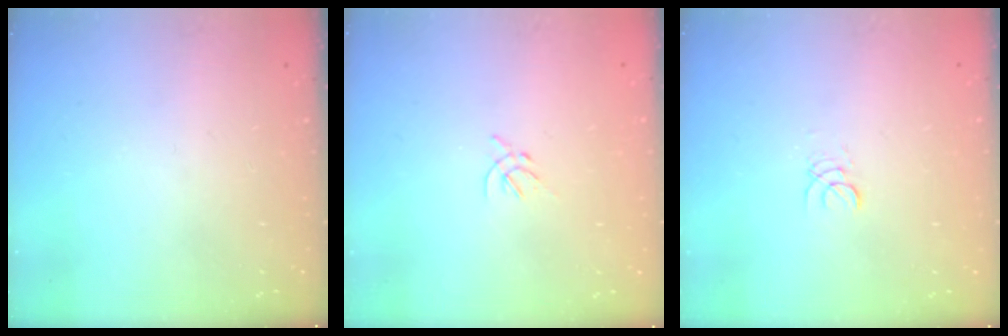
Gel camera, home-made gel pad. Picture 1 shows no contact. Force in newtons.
{"total": 1.7, "press": 1.6, "slide": 0.6}
{"total": 1.6, "press": 1.6, "slide": 0.3}